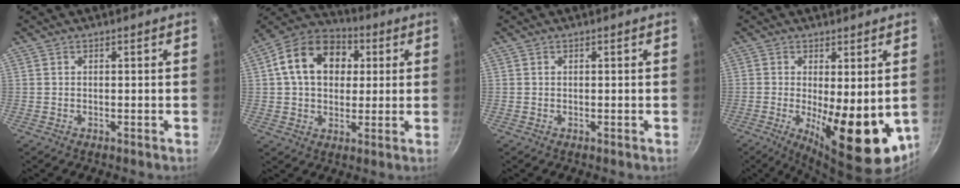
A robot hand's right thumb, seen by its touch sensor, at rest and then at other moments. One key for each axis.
{"total": 16.0, "fx": 3.6, "fy": 11.9, "fz": 10.1, "tx": -0.145, "ty": 0.023, "tz": 0.044}
{"total": 0.0}
{"total": 15.3, "fx": -1.9, "fy": 5.7, "fz": 14.0, "tx": -0.177, "ty": -0.021, "tz": -0.014}